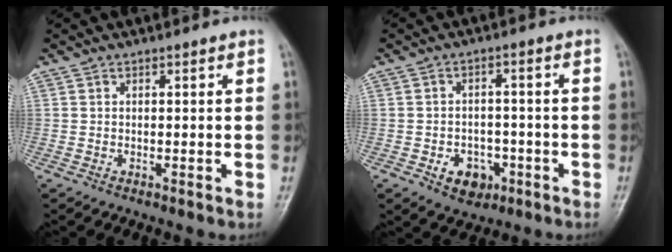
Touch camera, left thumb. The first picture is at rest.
{"total": 6.3, "force": [-2.6, 4.8, 3.2], "torque": [-0.022, 0.021, -0.033]}